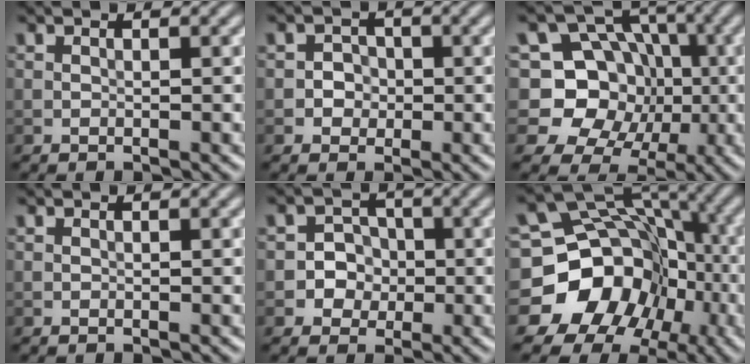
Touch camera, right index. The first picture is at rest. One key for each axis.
{"total": 1.7, "fx": -0.3, "fy": 1.6, "fz": 0.4, "tx": 0.017, "ty": 0.000, "tz": -0.013}
{"total": 11.8, "fx": 0.4, "fy": 10.8, "fz": 4.7, "tx": -0.098, "ty": 0.053, "tz": -0.029}
{"total": 0.0}
{"total": 2.9, "fx": -0.5, "fy": 2.7, "fz": 0.8, "tx": 0.009, "ty": 0.001, "tz": -0.026}
{"total": 14.2, "fx": -4.8, "fy": 12.3, "fz": 5.4, "tx": -0.086, "ty": 0.000, "tz": -0.107}